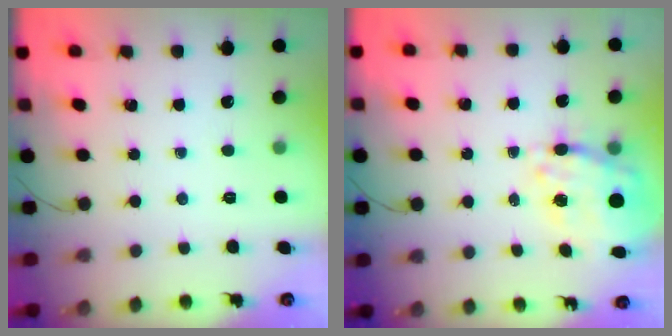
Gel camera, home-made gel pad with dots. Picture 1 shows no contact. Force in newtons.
{"total": 9.9, "press": 9.1, "slide": 4.0}